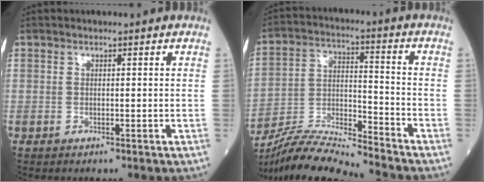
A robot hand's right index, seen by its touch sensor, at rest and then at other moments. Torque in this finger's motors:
{"motor_torque": [0.06, -1.02, 0.30, 0.08]}